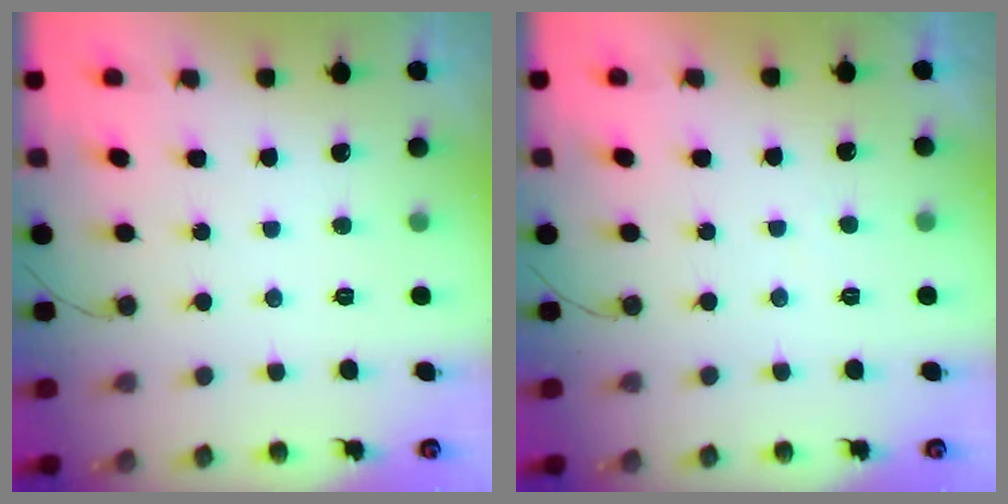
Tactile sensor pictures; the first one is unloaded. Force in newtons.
{"total": 1.1, "press": 1.0, "slide": 0.5}